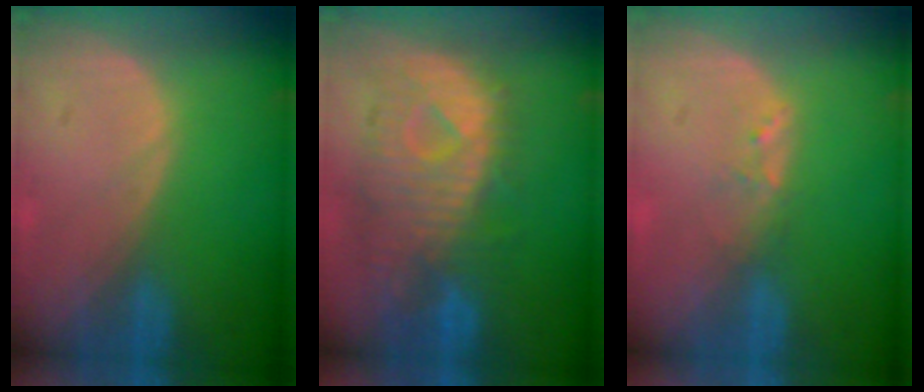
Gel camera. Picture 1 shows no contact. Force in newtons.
{"total": 10.7, "press": 9.7, "slide": 4.7}
{"total": 1.6, "press": 1.5, "slide": 0.3}